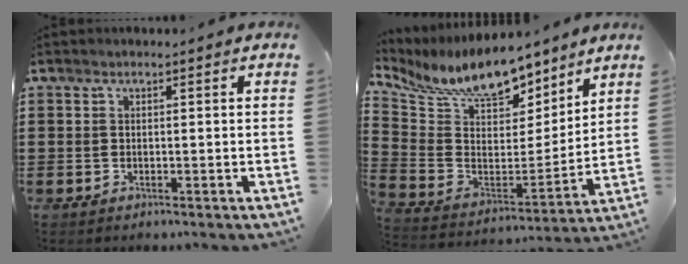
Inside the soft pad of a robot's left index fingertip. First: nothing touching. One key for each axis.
{"total": 11.1, "fx": 9.4, "fy": 3.8, "fz": 4.5, "tx": -0.115, "ty": -0.056, "tz": 0.169}